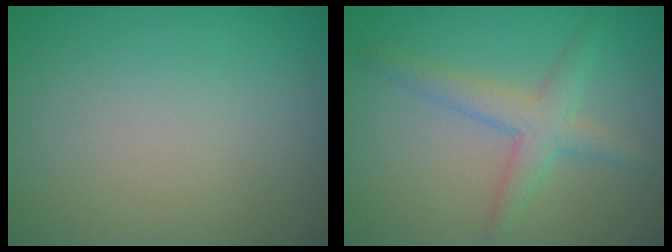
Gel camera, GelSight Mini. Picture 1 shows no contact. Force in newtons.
{"total": 3.0, "press": 3.0, "slide": 0.1}